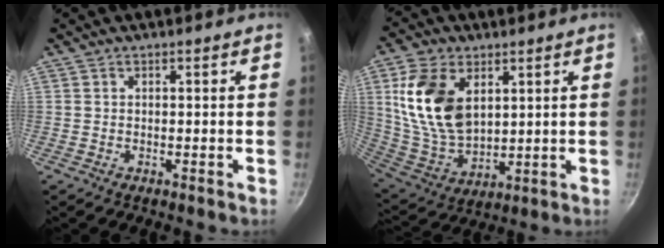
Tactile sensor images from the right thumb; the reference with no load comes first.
{"total": 16.9, "force": [5.0, 10.6, 12.2], "torque": [-0.216, -0.026, 0.111]}